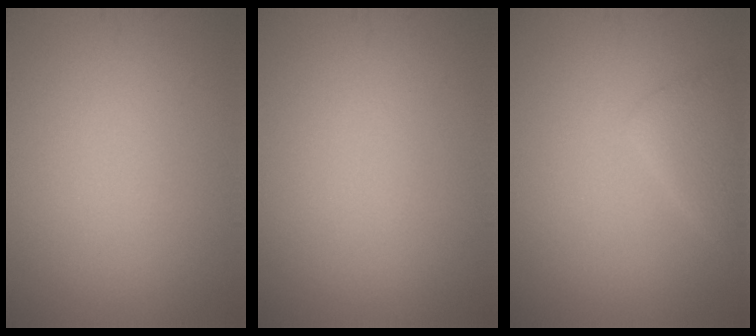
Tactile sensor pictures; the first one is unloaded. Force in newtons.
{"total": 0.0}
{"total": 2.3, "press": 2.3, "slide": 0.2}